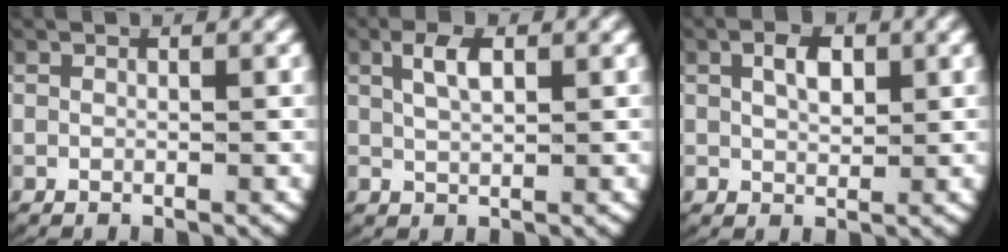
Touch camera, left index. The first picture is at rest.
{"total": 2.5, "force": [1.0, 1.0, 2.1], "torque": [-0.037, 0.002, 0.022]}
{"total": 2.4, "force": [0.9, 1.4, 1.8], "torque": [-0.028, -0.004, 0.020]}